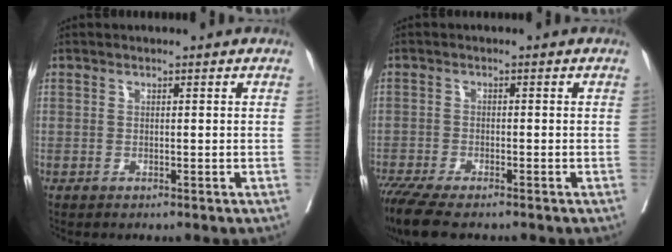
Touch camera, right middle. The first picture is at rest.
{"total": 8.0, "force": [-6.4, 1.6, 4.5], "torque": [-0.078, -0.017, -0.106]}